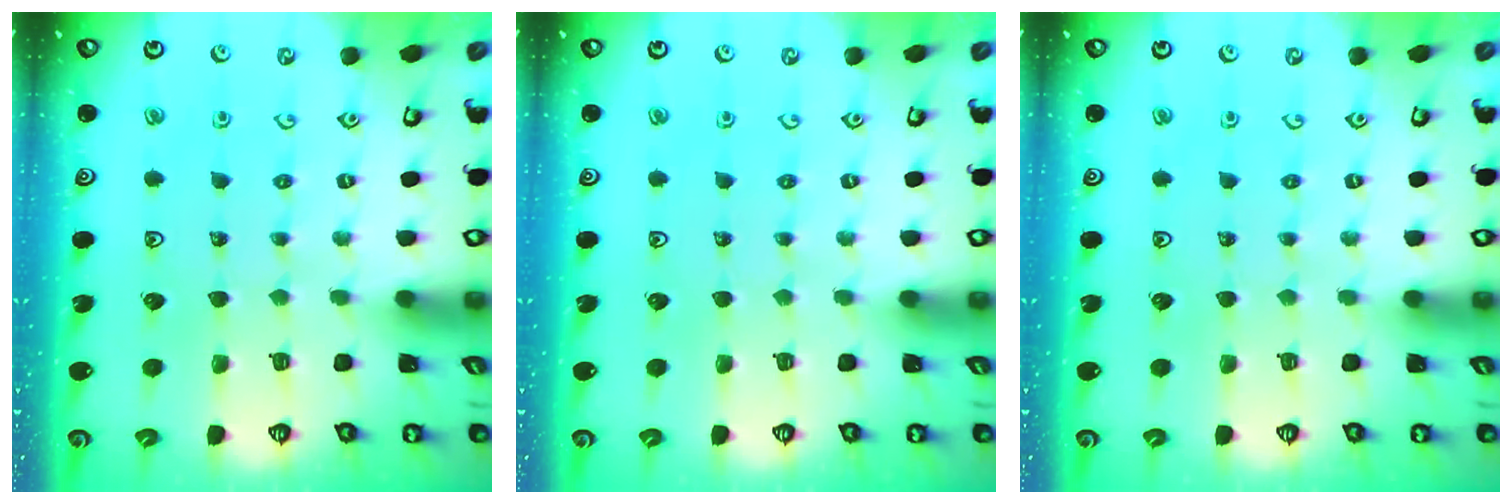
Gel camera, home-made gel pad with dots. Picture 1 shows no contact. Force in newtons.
{"total": 0.0}
{"total": 0.0}